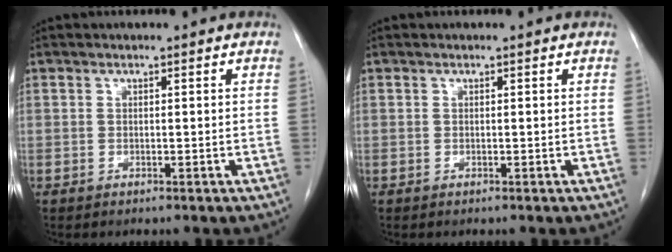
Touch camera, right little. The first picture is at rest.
{"total": 0.0}